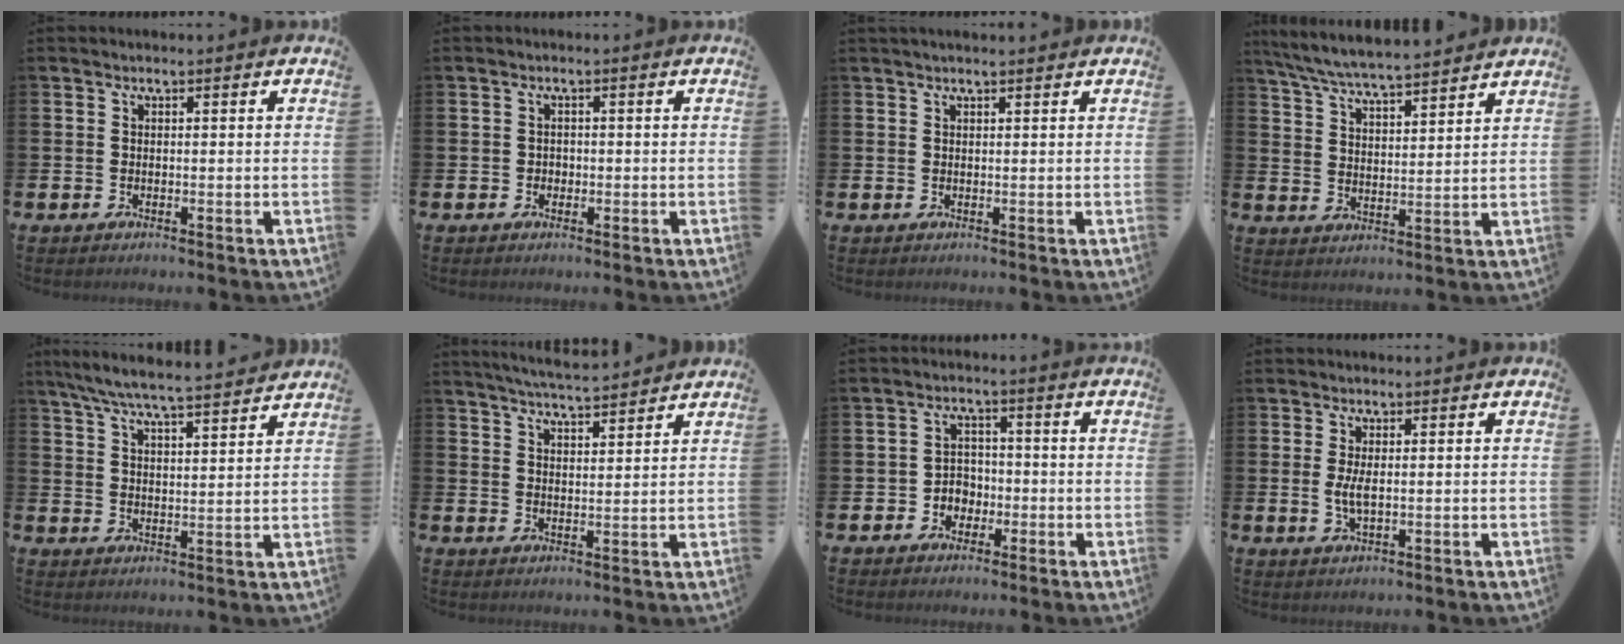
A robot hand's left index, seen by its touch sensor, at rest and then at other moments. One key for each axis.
{"total": 1.1, "fx": -0.2, "fy": 1.0, "fz": 0.2, "tx": 0.009, "ty": 0.000, "tz": -0.010}
{"total": 1.0, "fx": 0.9, "fy": 0.0, "fz": 0.3, "tx": 0.001, "ty": -0.002, "tz": 0.014}
{"total": 6.6, "fx": 6.4, "fy": 0.2, "fz": 1.7, "tx": -0.058, "ty": -0.041, "tz": 0.113}
{"total": 7.0, "fx": 6.6, "fy": 0.2, "fz": 2.3, "tx": -0.067, "ty": -0.040, "tz": 0.116}
{"total": 5.2, "fx": 5.2, "fy": 0.0, "fz": 0.8, "tx": -0.021, "ty": -0.030, "tz": 0.091}
{"total": 3.1, "fx": -1.4, "fy": 2.7, "fz": 0.8, "tx": -0.016, "ty": 0.001, "tz": -0.036}
{"total": 2.6, "fx": 0.3, "fy": 0.9, "fz": 2.4, "tx": -0.039, "ty": -0.001, "tz": 0.002}